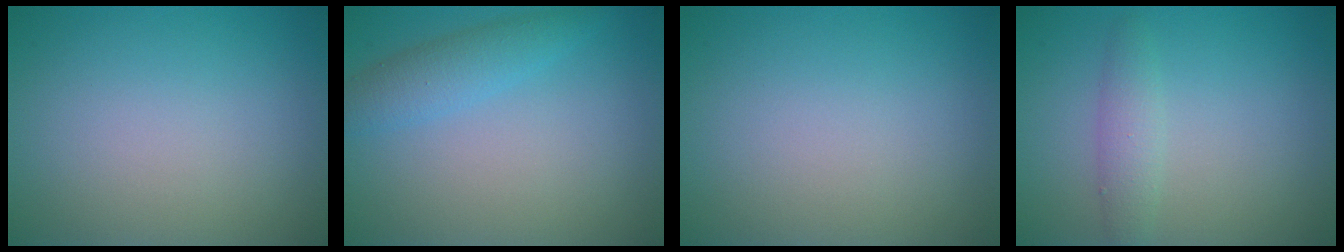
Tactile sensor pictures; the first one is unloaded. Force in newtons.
{"total": 2.7, "press": 2.7, "slide": 0.0}
{"total": 0.0}
{"total": 1.9, "press": 1.9, "slide": 0.1}